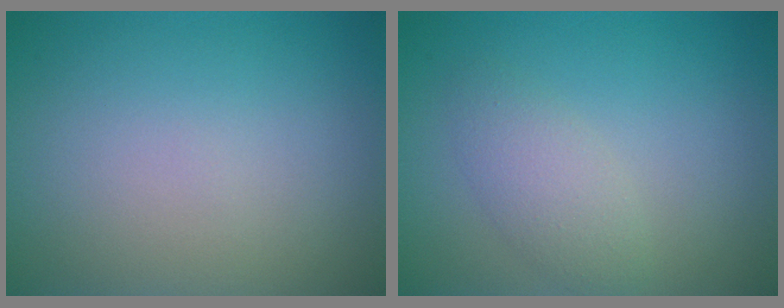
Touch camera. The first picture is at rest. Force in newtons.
{"total": 2.4, "press": 2.4, "slide": 0.1}